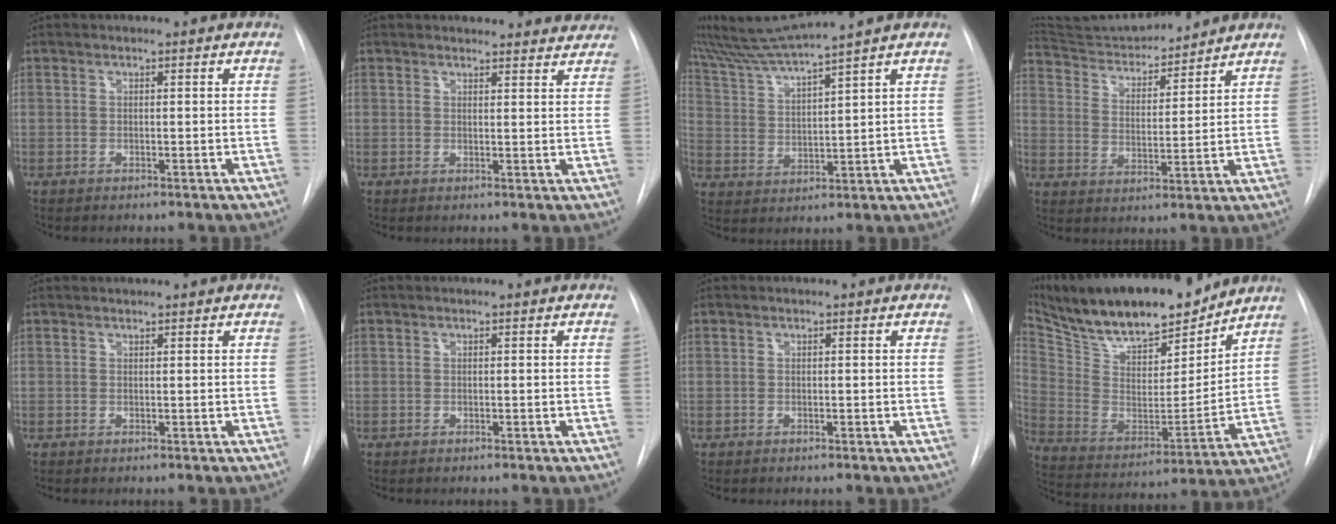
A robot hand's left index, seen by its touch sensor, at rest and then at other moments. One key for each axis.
{"total": 12.1, "fx": 11.6, "fy": 2.8, "fz": 2.0, "tx": -0.003, "ty": 0.008, "tz": 0.121}
{"total": 8.2, "fx": 7.4, "fy": -2.3, "fz": 2.7, "tx": -0.065, "ty": -0.006, "tz": 0.150}
{"total": 12.5, "fx": 12.1, "fy": 1.0, "fz": 2.9, "tx": -0.057, "ty": 0.009, "tz": 0.211}
{"total": 1.8, "fx": 1.8, "fy": 0.1, "fz": 0.3, "tx": -0.004, "ty": 0.020, "tz": 0.028}
{"total": 0.0}
{"total": 0.0}
{"total": 23.6, "fx": 19.9, "fy": 6.1, "fz": 11.2, "tx": -0.214, "ty": -0.007, "tz": 0.328}